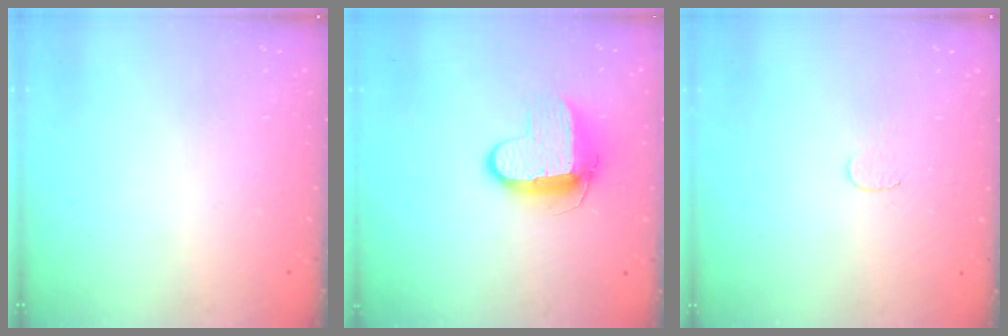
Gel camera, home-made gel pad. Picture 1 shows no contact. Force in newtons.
{"total": 10.2, "press": 10.1, "slide": 0.8}
{"total": 3.0, "press": 3.0, "slide": 0.3}